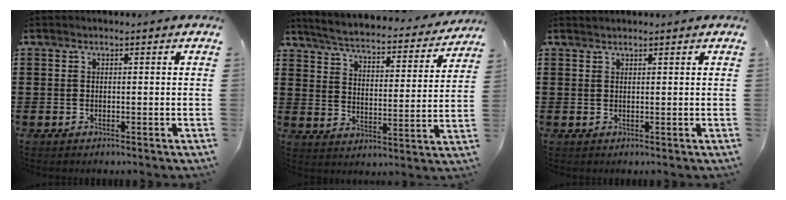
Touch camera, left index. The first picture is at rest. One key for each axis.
{"total": 4.0, "fx": 3.8, "fy": -0.1, "fz": 1.2, "tx": -0.046, "ty": -0.033, "tz": 0.058}
{"total": 0.7, "fx": 0.7, "fy": 0.0, "fz": 0.2, "tx": -0.005, "ty": -0.001, "tz": 0.014}